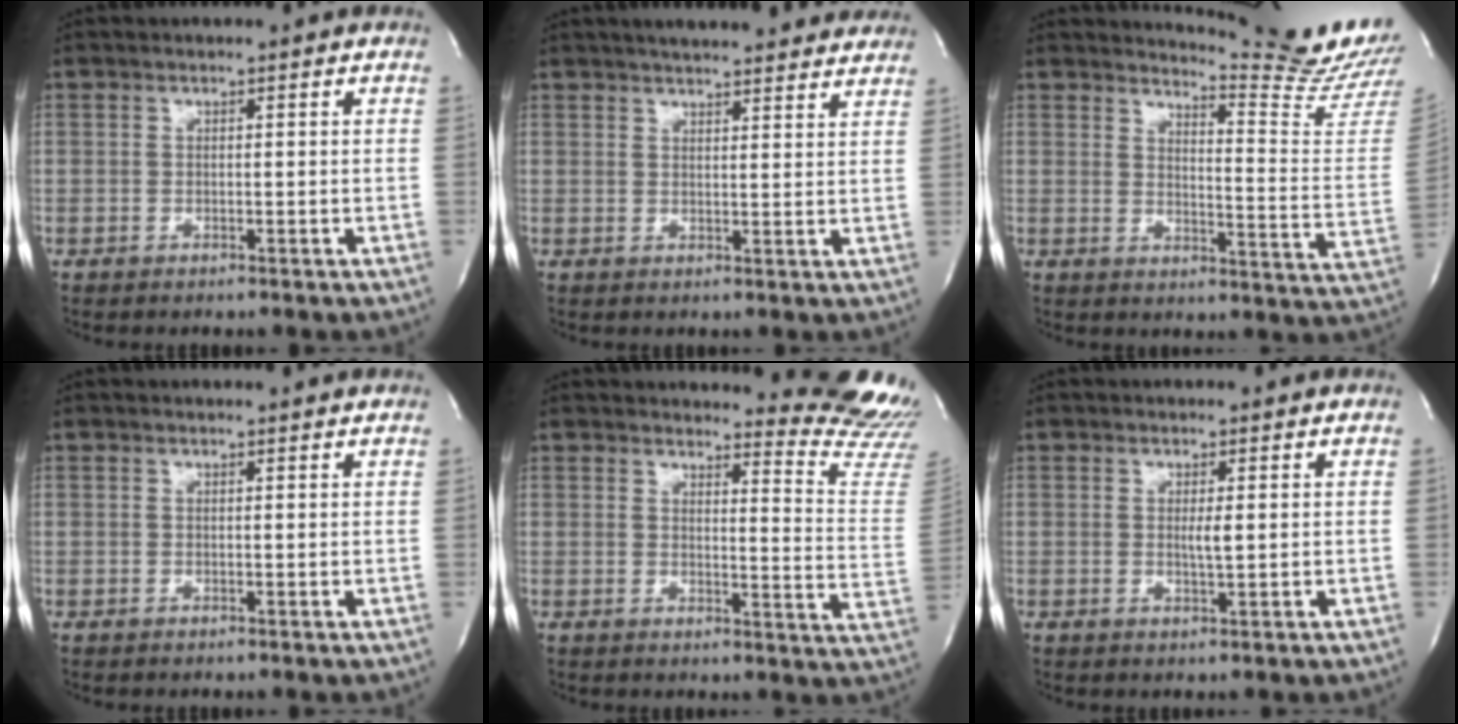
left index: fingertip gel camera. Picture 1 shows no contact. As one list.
[{"total": 17.3, "force": [15.6, 2.9, 7.0], "torque": [-0.095, 0.023, 0.192]}, {"total": 14.5, "force": [14.1, -2.3, 2.5], "torque": [-0.037, -0.142, 0.161]}, {"total": 1.4, "force": [1.4, -0.1, 0.1], "torque": [-0.010, -0.004, 0.012]}, {"total": 13.2, "force": [13.2, -0.2, 1.4], "torque": [0.007, -0.160, 0.115]}, {"total": 1.6, "force": [0.0, 0.0, 1.6], "torque": [-0.035, -0.007, 0.001]}]